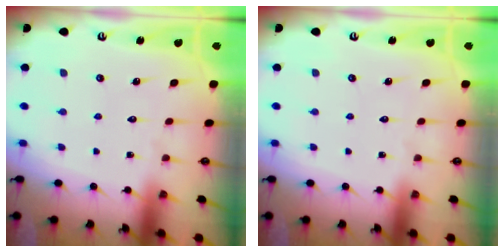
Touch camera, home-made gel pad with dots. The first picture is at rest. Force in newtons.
{"total": 0.0}